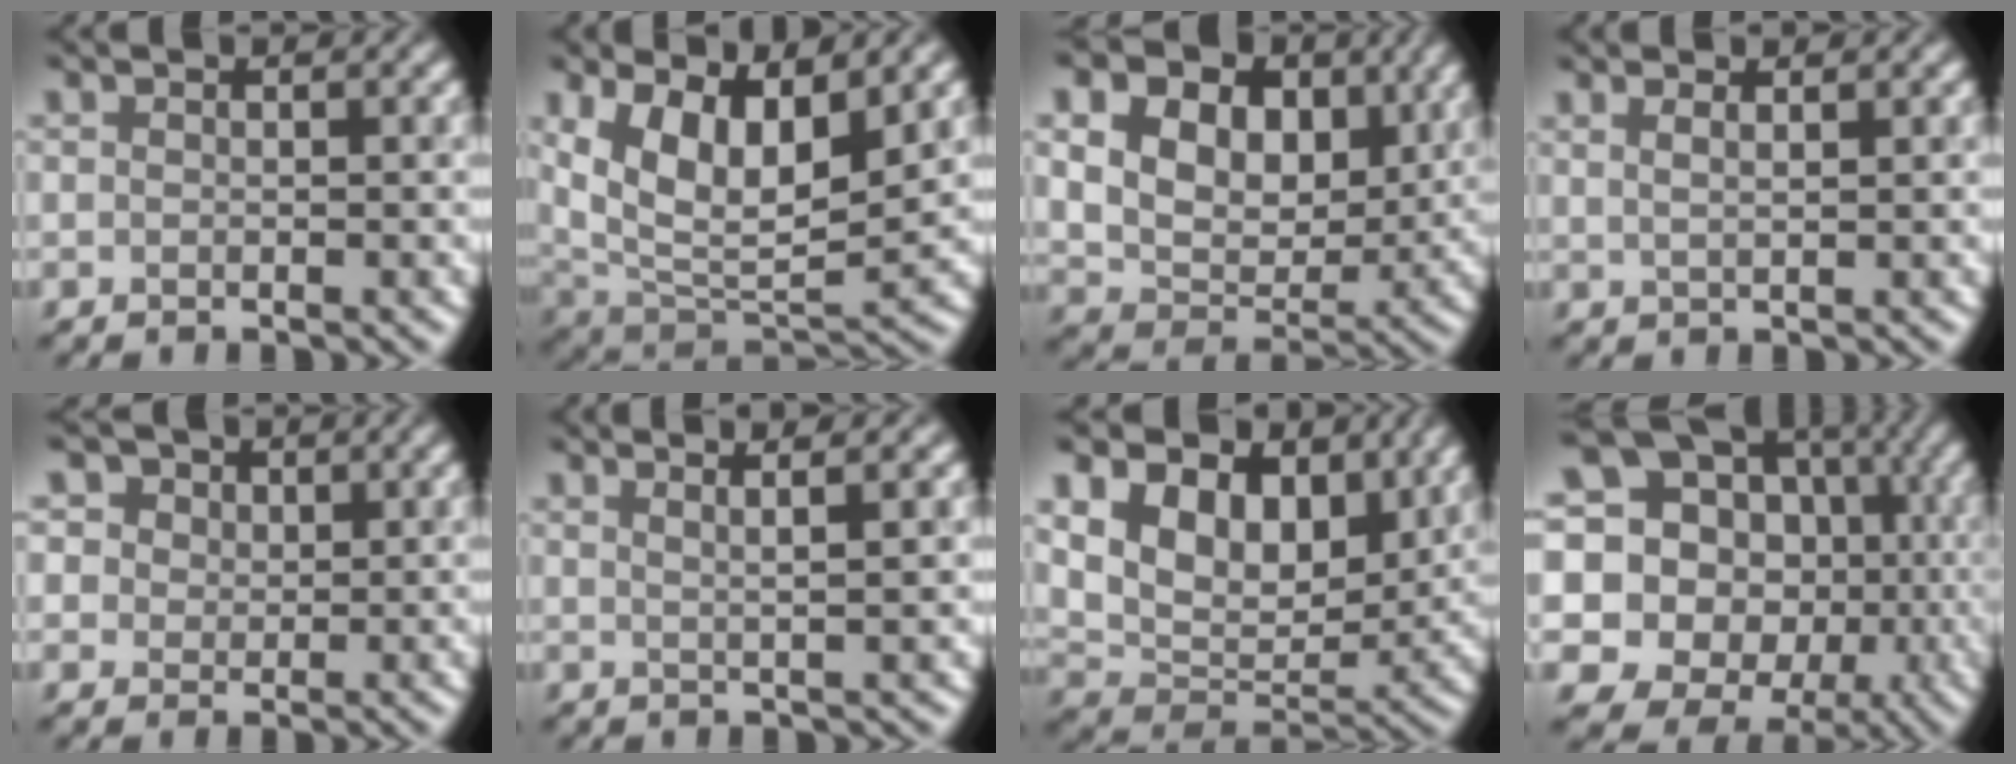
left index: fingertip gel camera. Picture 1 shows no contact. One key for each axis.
{"total": 11.3, "fx": 4.4, "fy": 5.2, "fz": 9.1, "tx": -0.159, "ty": -0.005, "tz": 0.074}
{"total": 14.2, "fx": 5.7, "fy": 9.8, "fz": 8.6, "tx": -0.160, "ty": 0.024, "tz": 0.098}
{"total": 2.6, "fx": 1.5, "fy": 1.1, "fz": 1.7, "tx": -0.006, "ty": 0.005, "tz": 0.000}
{"total": 6.5, "fx": 3.5, "fy": 4.6, "fz": 2.9, "tx": -0.064, "ty": 0.010, "tz": 0.042}
{"total": 3.9, "fx": 2.4, "fy": 1.2, "fz": 2.9, "tx": -0.024, "ty": 0.018, "tz": 0.003}
{"total": 9.5, "fx": 4.3, "fy": 6.2, "fz": 5.8, "tx": -0.110, "ty": -0.011, "tz": 0.067}
{"total": 19.9, "fx": 1.7, "fy": 18.0, "fz": 8.3, "tx": -0.183, "ty": 0.044, "tz": 0.006}